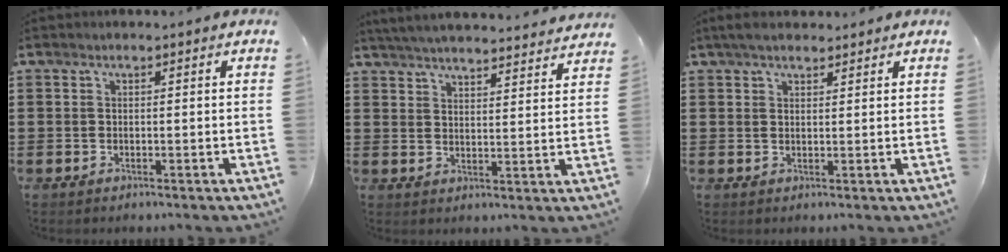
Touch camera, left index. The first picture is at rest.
{"total": 4.8, "force": [4.7, -0.5, 0.7], "torque": [-0.033, -0.029, 0.084]}
{"total": 2.5, "force": [2.1, 0.8, 1.1], "torque": [-0.026, 0.007, 0.040]}